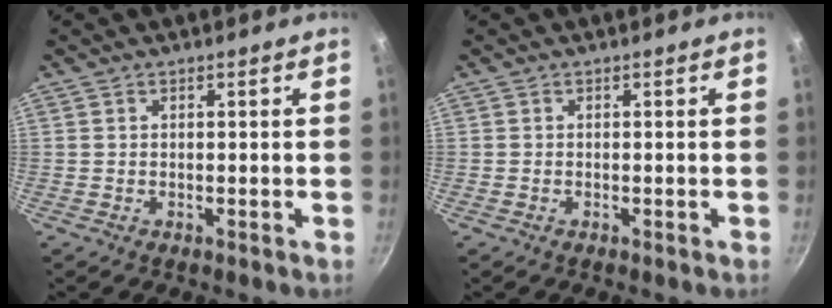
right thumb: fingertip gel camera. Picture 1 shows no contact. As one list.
[{"total": 0.0}]